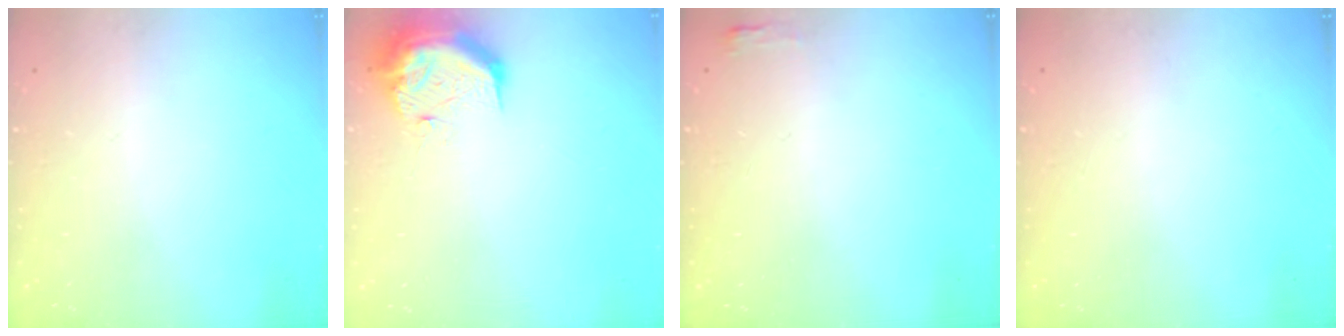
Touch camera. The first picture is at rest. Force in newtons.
{"total": 11.7, "press": 11.7, "slide": 1.3}
{"total": 2.7, "press": 2.6, "slide": 0.8}
{"total": 0.0}